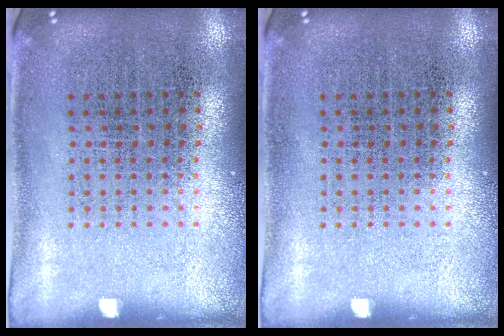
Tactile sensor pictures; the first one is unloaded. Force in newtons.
{"total": 0.0}